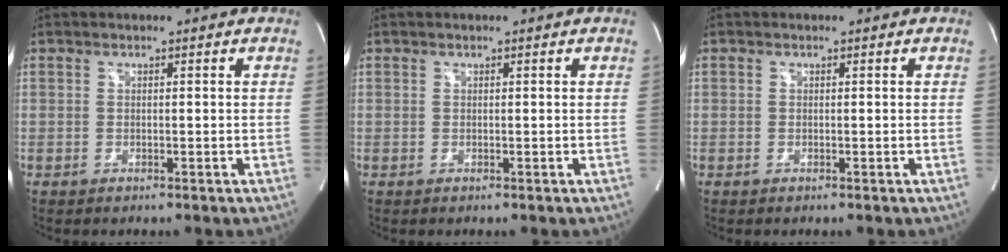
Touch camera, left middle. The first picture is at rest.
{"total": 0.0}
{"total": 0.5, "force": [-0.2, -0.2, -0.5], "torque": [0.011, -0.004, -0.005]}